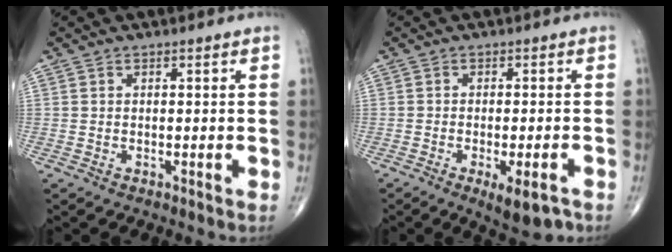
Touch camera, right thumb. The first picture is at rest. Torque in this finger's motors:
{"motor_torque": [-0.33, 0.43, -0.08, -0.13, -0.01]}